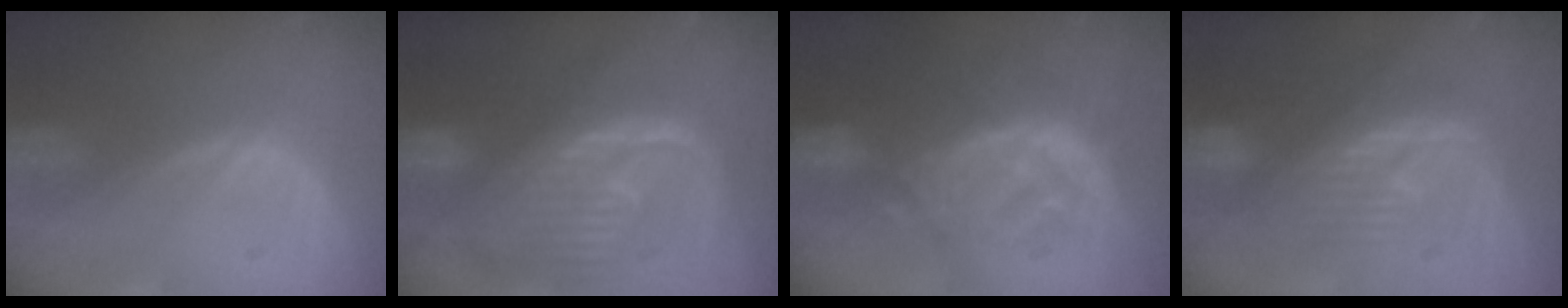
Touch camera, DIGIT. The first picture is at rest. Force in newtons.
{"total": 12.5, "press": 10.7, "slide": 6.5}
{"total": 9.2, "press": 8.8, "slide": 2.6}
{"total": 8.0, "press": 7.9, "slide": 1.2}